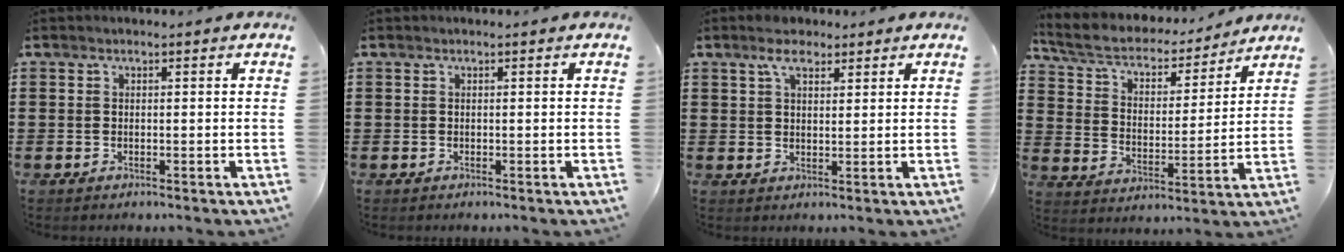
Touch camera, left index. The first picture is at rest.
{"total": 0.0}
{"total": 4.6, "force": [3.1, 1.9, 2.7], "torque": [-0.054, 0.006, 0.054]}
{"total": 6.0, "force": [5.2, 1.6, 2.5], "torque": [-0.071, -0.031, 0.085]}